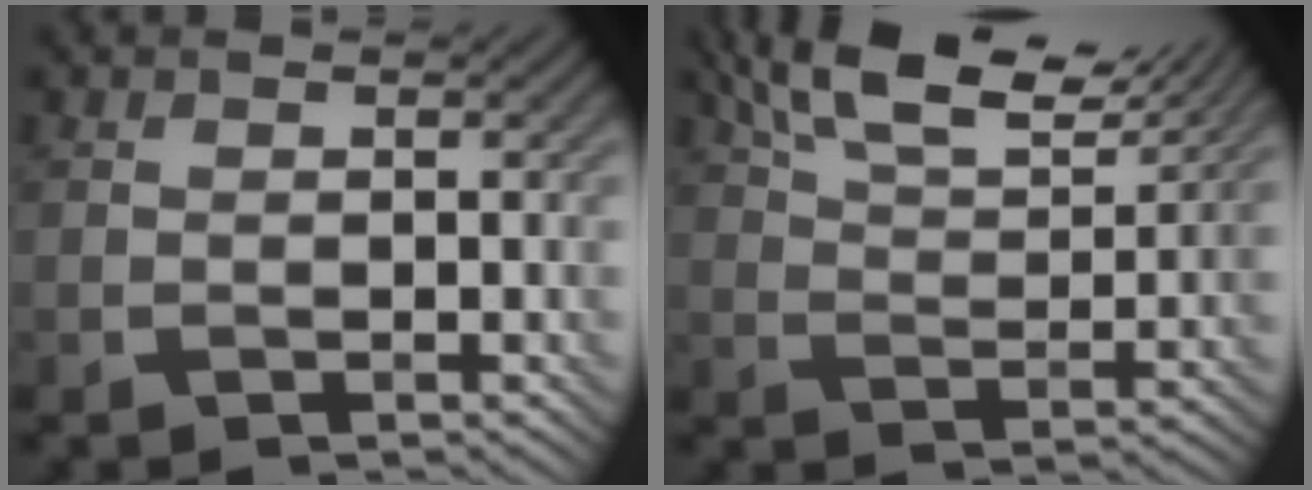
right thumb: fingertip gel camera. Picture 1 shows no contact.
{"total": 11.1, "force": [7.9, 3.5, 6.9], "torque": [-0.143, 0.012, 0.140]}